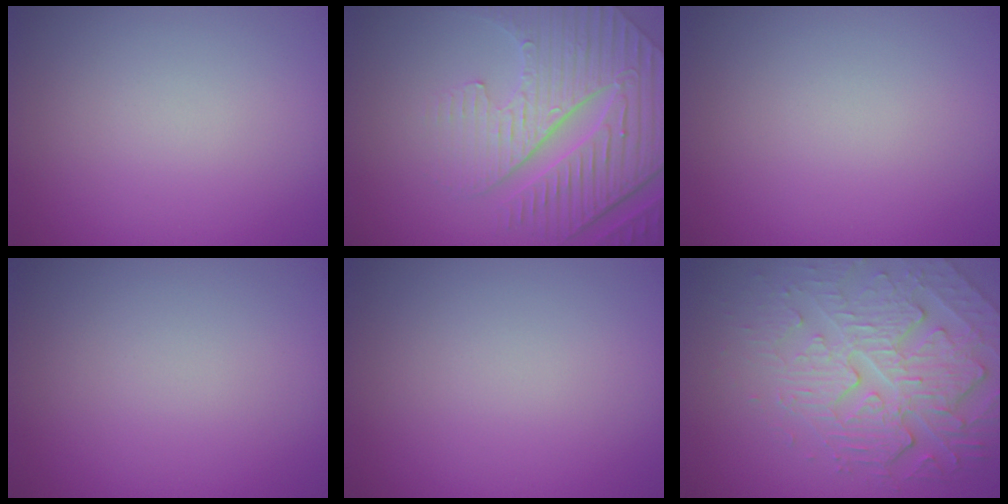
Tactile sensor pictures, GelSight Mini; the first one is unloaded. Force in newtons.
{"total": 6.9, "press": 5.7, "slide": 3.9}
{"total": 0.0}
{"total": 0.0}
{"total": 0.0}
{"total": 5.0, "press": 4.5, "slide": 2.1}